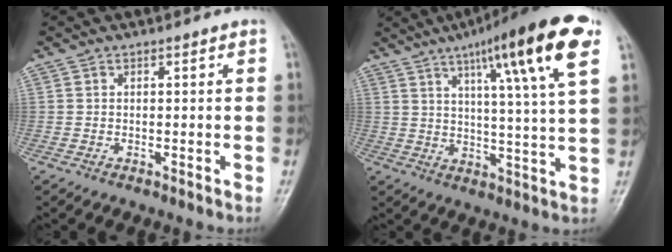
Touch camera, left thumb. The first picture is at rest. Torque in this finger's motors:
{"motor_torque": [0.71, 0.64, 1.68, -1.07, 0.28]}